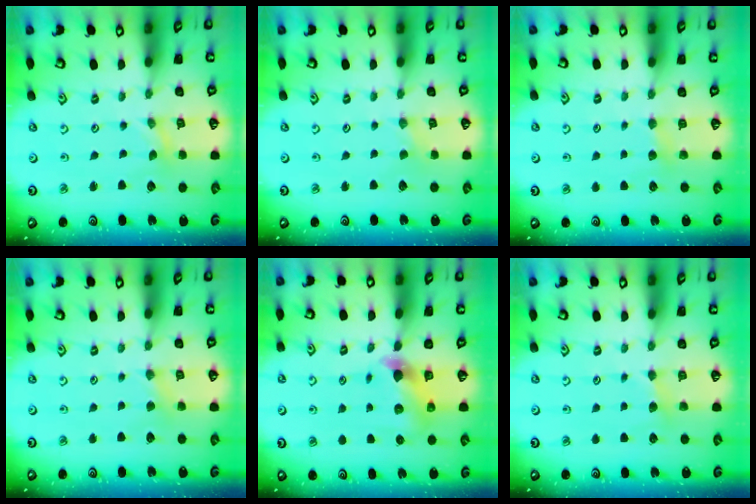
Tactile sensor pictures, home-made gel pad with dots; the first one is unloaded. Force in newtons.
{"total": 0.0}
{"total": 3.7, "press": 3.7, "slide": 0.4}
{"total": 3.0, "press": 2.9, "slide": 0.5}
{"total": 6.0, "press": 6.0, "slide": 0.4}
{"total": 3.4, "press": 3.4, "slide": 0.5}